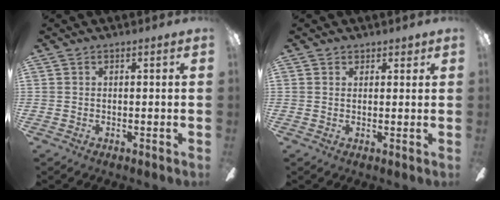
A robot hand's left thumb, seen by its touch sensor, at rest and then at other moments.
{"total": 1.9, "force": [1.3, 1.3, 0.5], "torque": [0.006, -0.003, 0.022]}